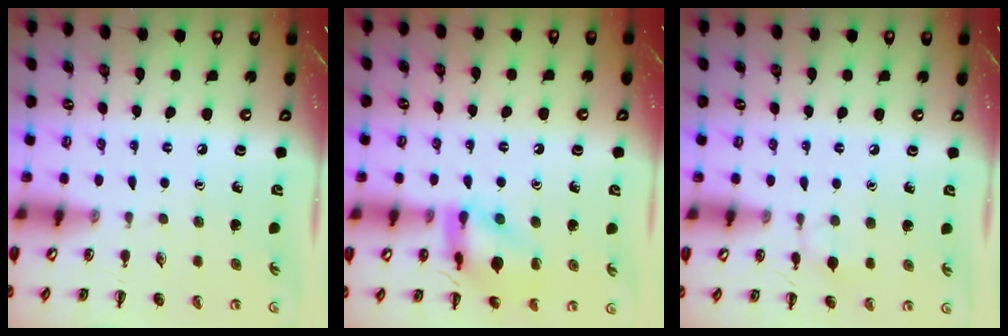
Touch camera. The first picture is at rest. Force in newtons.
{"total": 13.2, "press": 13.1, "slide": 1.0}
{"total": 5.8, "press": 5.5, "slide": 1.8}